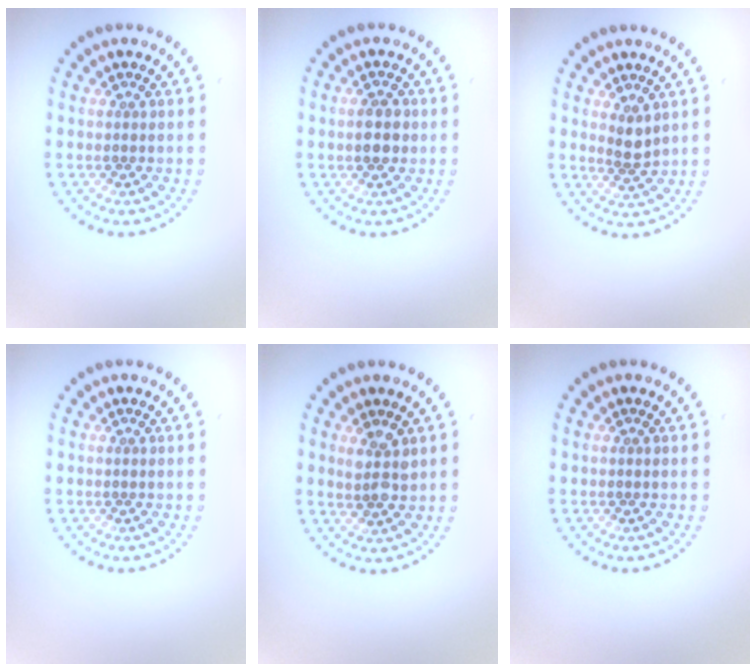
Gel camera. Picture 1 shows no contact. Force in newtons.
{"total": 2.6, "press": 2.6, "slide": 0.0}
{"total": 1.8, "press": 1.4, "slide": 1.1}
{"total": 0.0}
{"total": 2.3, "press": 2.1, "slide": 1.0}
{"total": 0.0}